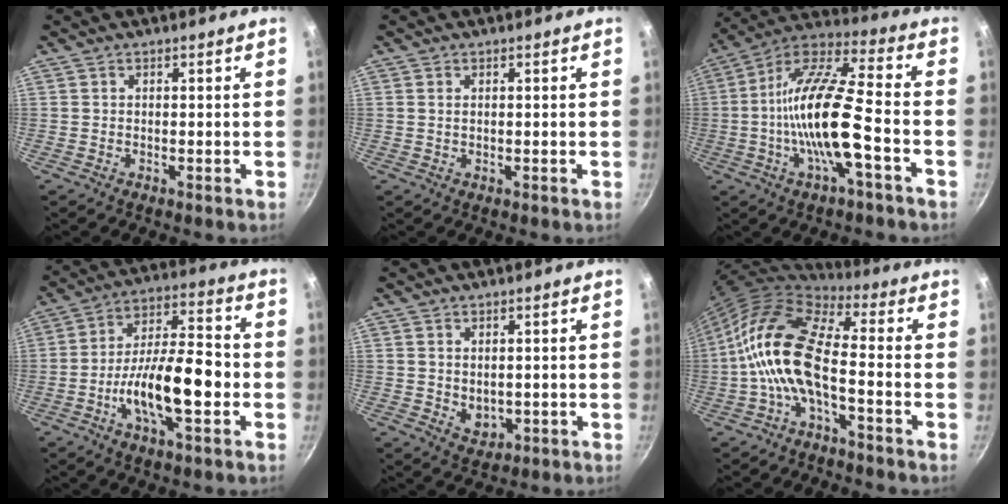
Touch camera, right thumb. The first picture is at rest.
{"total": 0.9, "force": [0.3, 0.5, 0.6], "torque": [-0.011, 0.001, 0.005]}
{"total": 17.9, "force": [-4.3, 4.8, 16.8], "torque": [-0.313, 0.035, -0.094]}
{"total": 16.2, "force": [-4.2, 6.3, 14.4], "torque": [-0.225, 0.043, -0.077]}
{"total": 3.8, "force": [0.5, 2.8, 2.4], "torque": [-0.032, -0.012, 0.016]}
{"total": 13.5, "force": [-2.7, 5.7, 12.0], "torque": [-0.233, 0.035, -0.064]}